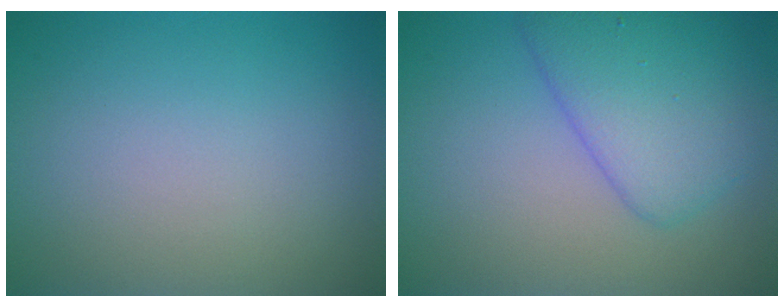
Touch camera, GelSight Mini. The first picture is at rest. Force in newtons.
{"total": 5.4, "press": 5.4, "slide": 0.2}